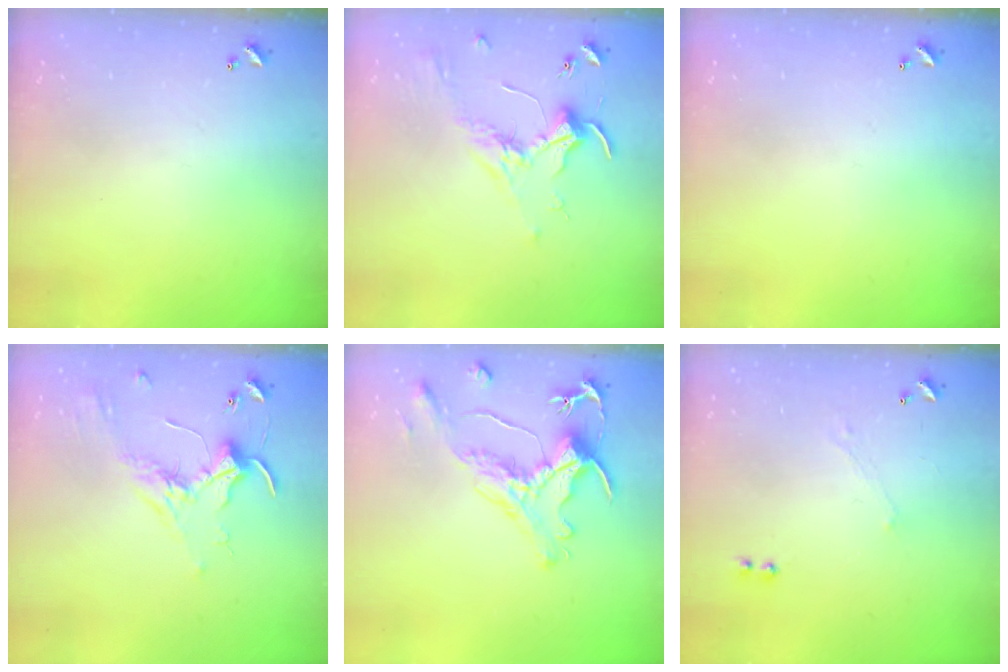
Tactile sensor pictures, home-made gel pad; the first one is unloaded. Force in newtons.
{"total": 1.7, "press": 1.5, "slide": 0.7}
{"total": 0.0}
{"total": 1.8, "press": 1.8, "slide": 0.4}
{"total": 2.8, "press": 2.5, "slide": 1.3}
{"total": 1.0, "press": 0.9, "slide": 0.5}